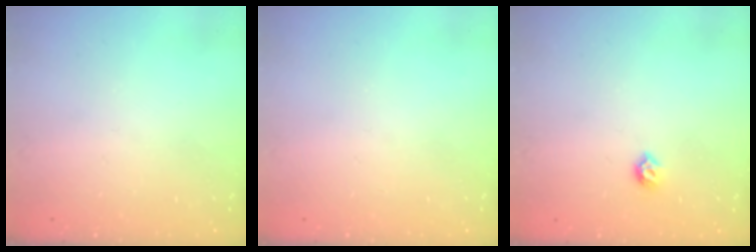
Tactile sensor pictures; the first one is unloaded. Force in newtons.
{"total": 0.0}
{"total": 5.0, "press": 4.9, "slide": 1.1}